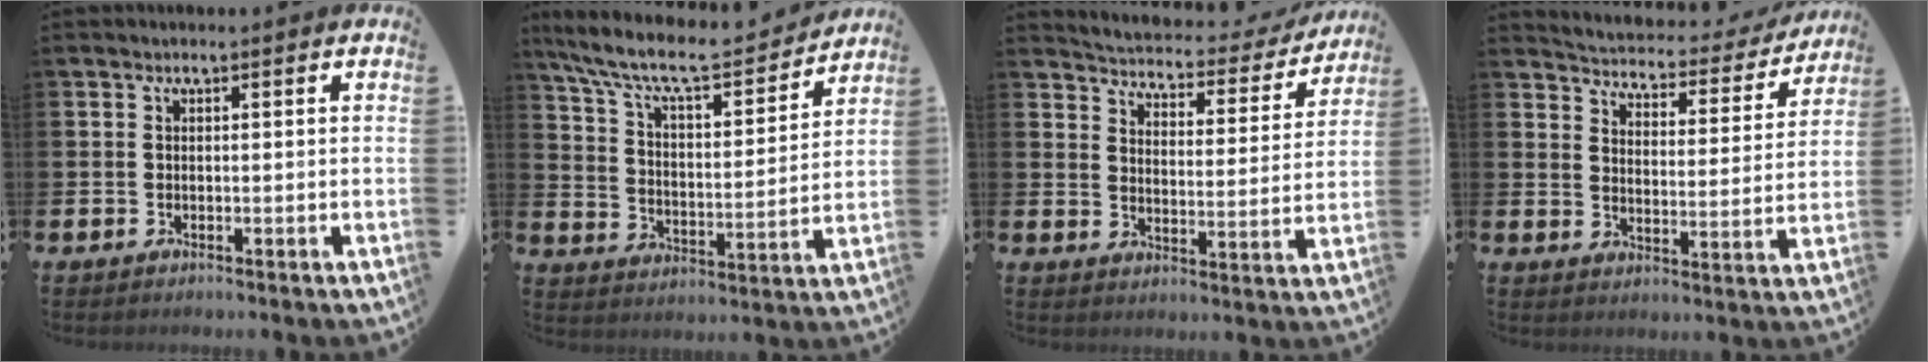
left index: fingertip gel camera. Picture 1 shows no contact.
{"total": 9.5, "force": [8.4, 2.2, 3.7], "torque": [-0.114, -0.054, 0.143]}
{"total": 4.2, "force": [4.1, 1.0, 0.5], "torque": [-0.025, -0.041, 0.060]}
{"total": 4.2, "force": [4.0, 1.1, 0.4], "torque": [-0.022, -0.041, 0.059]}